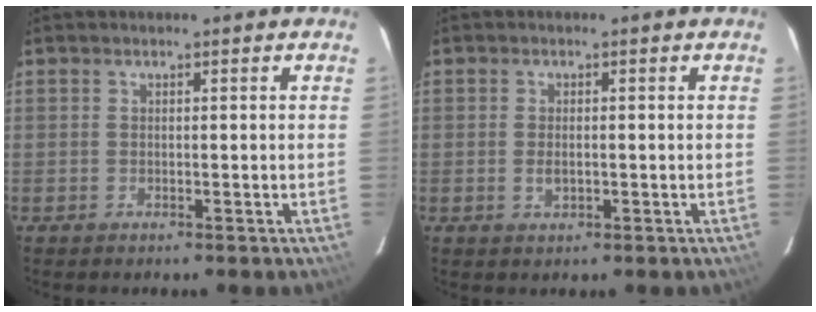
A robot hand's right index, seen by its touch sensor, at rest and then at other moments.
{"total": 1.9, "force": [-0.4, 1.1, 1.5], "torque": [-0.028, -0.002, -0.006]}